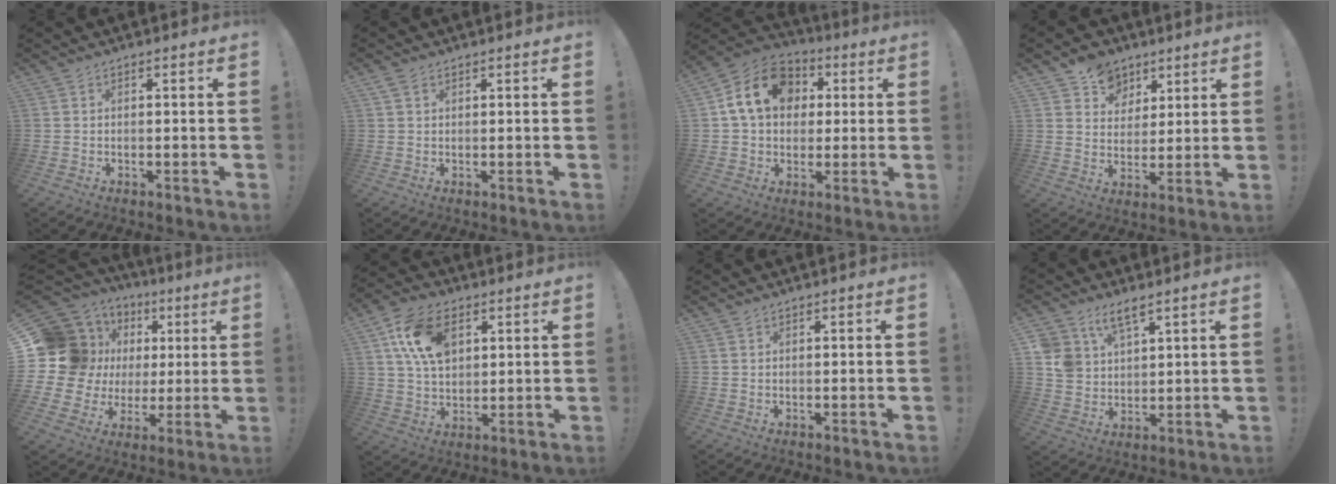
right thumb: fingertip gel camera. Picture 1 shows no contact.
{"total": 1.9, "force": [1.2, 1.2, 1.0], "torque": [-0.021, 0.002, 0.023]}
{"total": 16.5, "force": [4.6, 12.7, 9.5], "torque": [-0.138, 0.003, 0.090]}
{"total": 9.2, "force": [5.3, 7.3, 1.5], "torque": [-0.016, -0.041, 0.103]}
{"total": 15.1, "force": [3.4, 13.3, 6.3], "torque": [-0.085, -0.022, 0.098]}
{"total": 15.0, "force": [5.6, 10.0, 9.7], "torque": [-0.166, -0.001, 0.109]}
{"total": 0.0}
{"total": 8.3, "force": [6.1, 4.7, 3.0], "torque": [-0.058, -0.034, 0.120]}